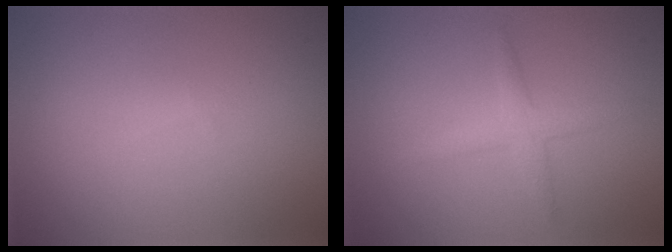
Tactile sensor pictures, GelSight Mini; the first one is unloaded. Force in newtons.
{"total": 2.0, "press": 2.0, "slide": 0.1}